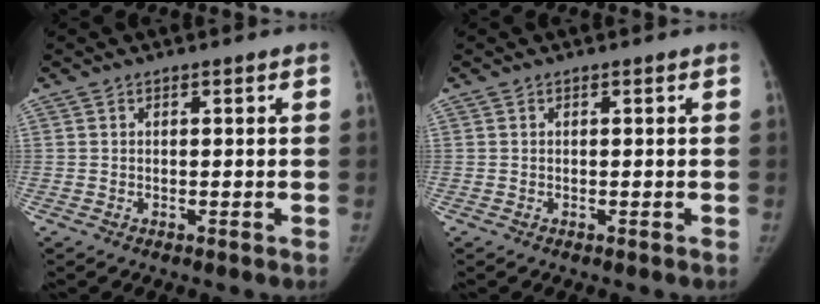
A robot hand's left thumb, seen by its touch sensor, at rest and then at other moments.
{"total": 0.0}